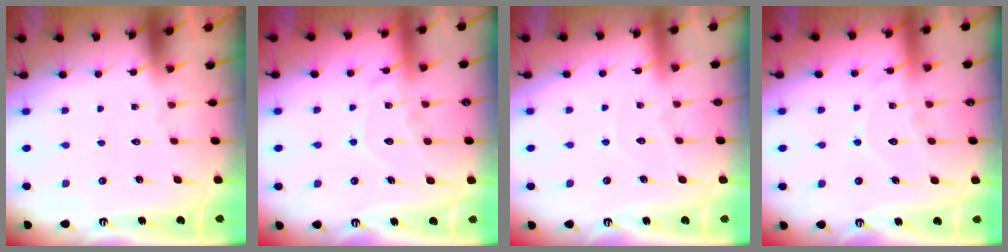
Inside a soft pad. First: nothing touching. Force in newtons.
{"total": 11.1, "press": 11.1, "slide": 1.0}
{"total": 4.4, "press": 4.3, "slide": 0.5}
{"total": 9.7, "press": 9.7, "slide": 0.9}